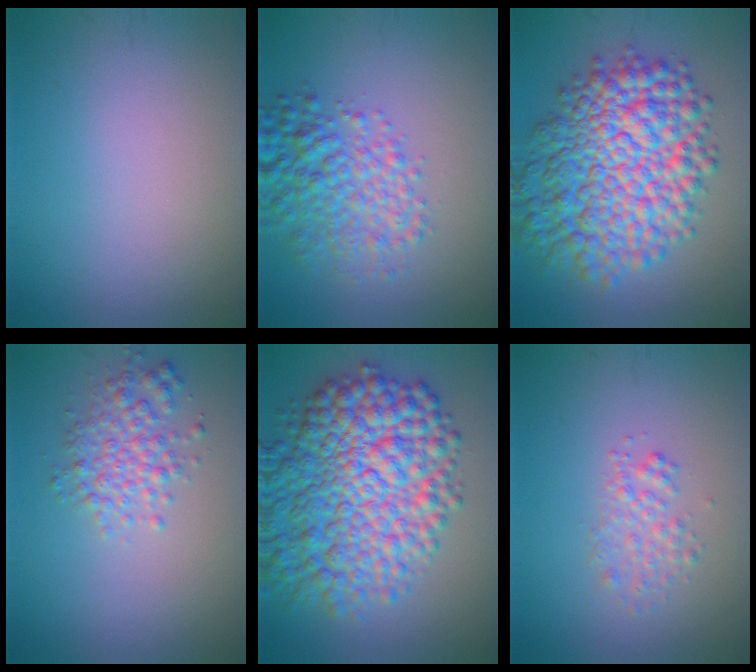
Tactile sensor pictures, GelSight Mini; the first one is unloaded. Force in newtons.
{"total": 4.9, "press": 4.9, "slide": 0.1}
{"total": 11.6, "press": 11.6, "slide": 0.2}
{"total": 3.1, "press": 3.1, "slide": 0.1}
{"total": 12.1, "press": 12.1, "slide": 0.2}
{"total": 1.7, "press": 1.7, "slide": 0.1}